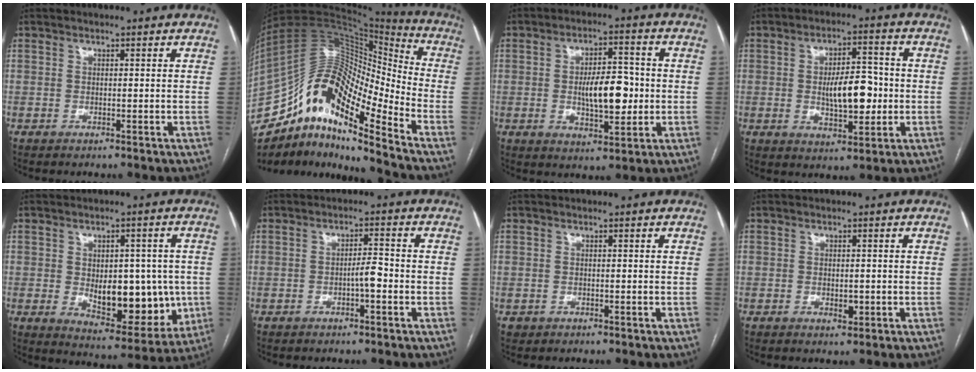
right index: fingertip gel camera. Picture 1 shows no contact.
{"total": 20.8, "force": [-13.6, 4.6, 15.1], "torque": [-0.285, 0.035, -0.241]}
{"total": 9.0, "force": [-0.5, 3.5, 8.2], "torque": [-0.138, 0.009, -0.004]}
{"total": 8.9, "force": [-0.6, 3.6, 8.1], "torque": [-0.134, 0.010, -0.005]}
{"total": 13.6, "force": [-1.1, 7.2, 11.4], "torque": [-0.147, 0.003, 0.008]}
{"total": 2.8, "force": [-1.0, 0.5, 2.6], "torque": [-0.039, 0.005, -0.018]}
{"total": 0.9, "force": [-0.4, 0.9, 0.0], "torque": [-0.003, 0.005, -0.004]}
{"total": 1.7, "force": [-0.4, 0.9, 1.4], "torque": [-0.022, -0.001, -0.001]}